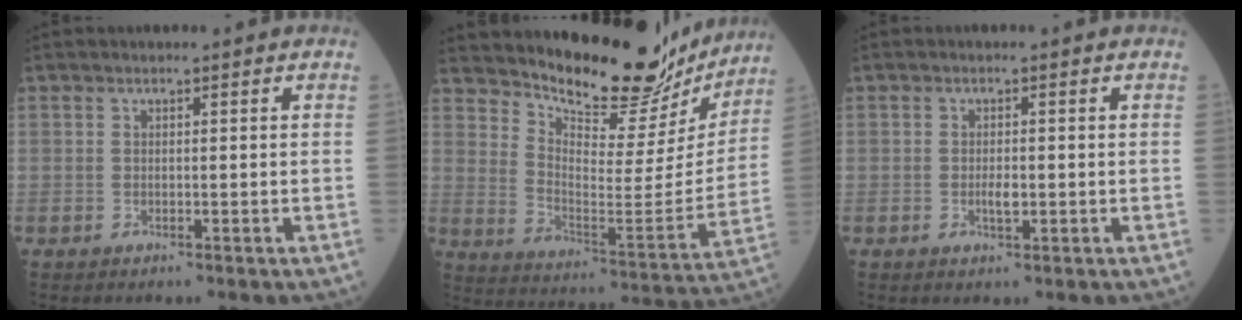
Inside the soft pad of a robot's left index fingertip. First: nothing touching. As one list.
[{"total": 20.0, "force": [18.3, 5.3, 6.2], "torque": [-0.094, -0.051, 0.253]}, {"total": 1.8, "force": [-0.3, 0.6, 1.6], "torque": [-0.034, -0.001, -0.003]}]